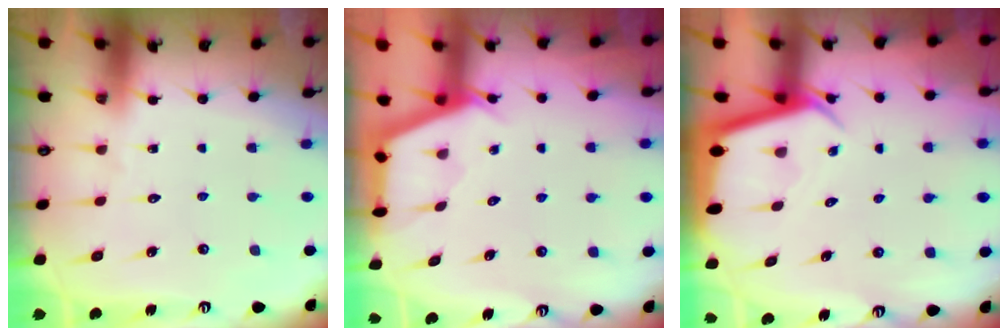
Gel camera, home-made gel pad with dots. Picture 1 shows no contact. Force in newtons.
{"total": 2.9, "press": 2.9, "slide": 0.3}
{"total": 3.5, "press": 3.5, "slide": 0.2}